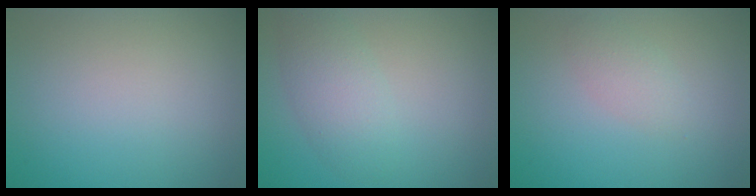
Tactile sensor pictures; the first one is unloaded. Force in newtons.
{"total": 3.3, "press": 3.3, "slide": 0.1}
{"total": 1.6, "press": 1.6, "slide": 0.0}